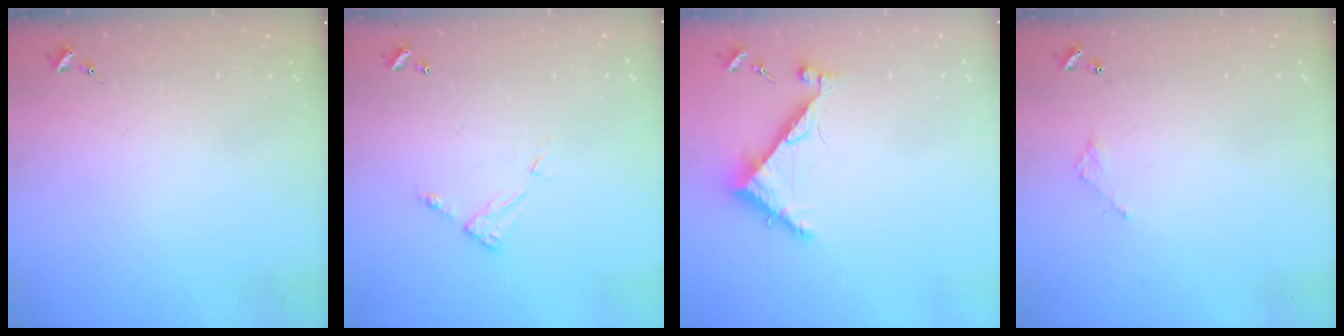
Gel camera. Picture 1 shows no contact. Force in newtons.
{"total": 5.3, "press": 5.3, "slide": 0.4}
{"total": 6.9, "press": 6.9, "slide": 0.6}
{"total": 1.8, "press": 1.8, "slide": 0.2}